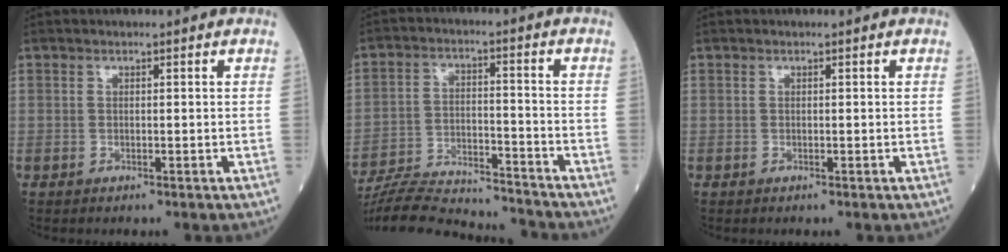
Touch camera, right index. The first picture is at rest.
{"total": 17.0, "force": [-16.4, 1.3, 4.4], "torque": [-0.091, -0.002, -0.255]}
{"total": 0.0}